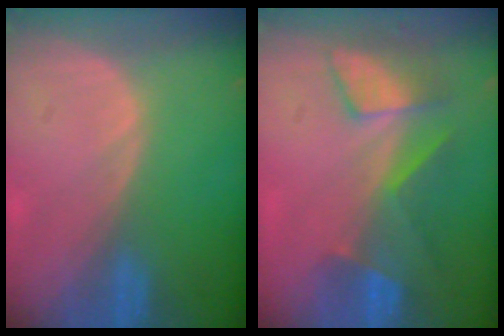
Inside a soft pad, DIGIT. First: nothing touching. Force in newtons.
{"total": 8.4, "press": 7.2, "slide": 4.4}